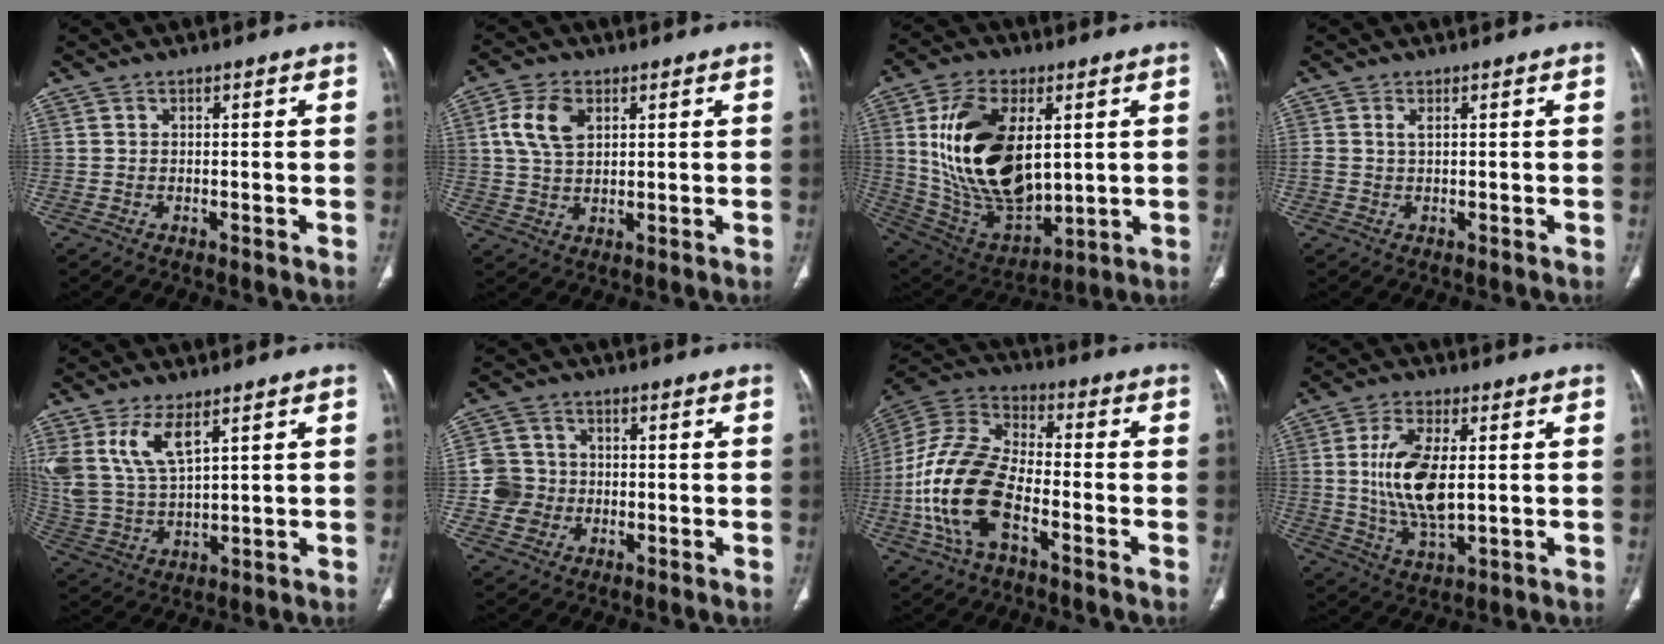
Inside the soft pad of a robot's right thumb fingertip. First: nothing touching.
{"total": 7.6, "force": [2.5, 4.8, 5.4], "torque": [-0.104, -0.002, 0.049]}
{"total": 23.7, "force": [4.0, 13.7, 19.0], "torque": [-0.334, -0.021, 0.091]}
{"total": 1.1, "force": [0.4, 0.5, 0.9], "torque": [-0.027, 0.005, 0.012]}
{"total": 10.6, "force": [5.7, 4.4, 7.8], "torque": [-0.164, -0.022, 0.129]}
{"total": 6.4, "force": [-1.0, 6.1, 1.6], "torque": [-0.007, 0.014, -0.021]}
{"total": 17.5, "force": [-5.6, 8.9, 13.9], "torque": [-0.291, 0.029, -0.111]}
{"total": 12.3, "force": [1.0, 5.6, 10.9], "torque": [-0.219, -0.014, 0.026]}